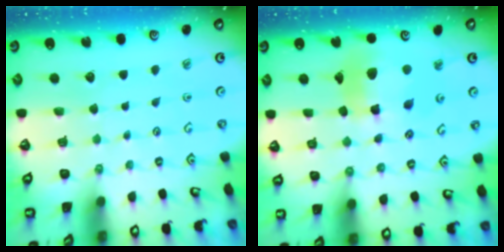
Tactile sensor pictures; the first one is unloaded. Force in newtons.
{"total": 14.1, "press": 14.0, "slide": 1.8}